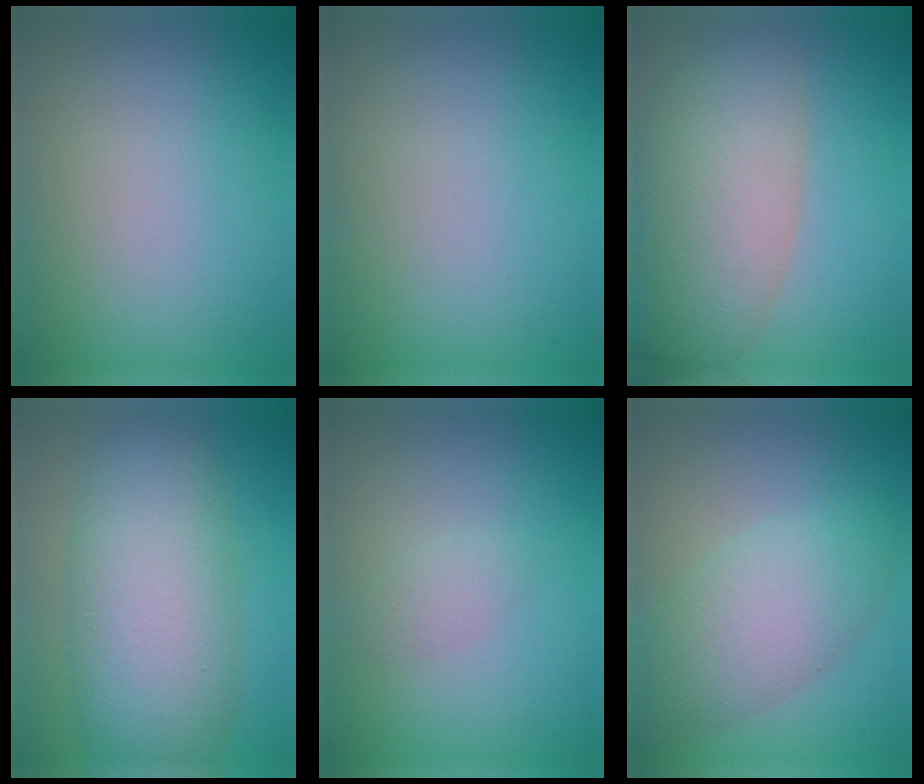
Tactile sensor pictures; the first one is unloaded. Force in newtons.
{"total": 0.0}
{"total": 9.2, "press": 9.2, "slide": 0.4}
{"total": 9.5, "press": 9.5, "slide": 0.3}
{"total": 1.1, "press": 1.1, "slide": 0.1}
{"total": 5.6, "press": 5.6, "slide": 0.2}